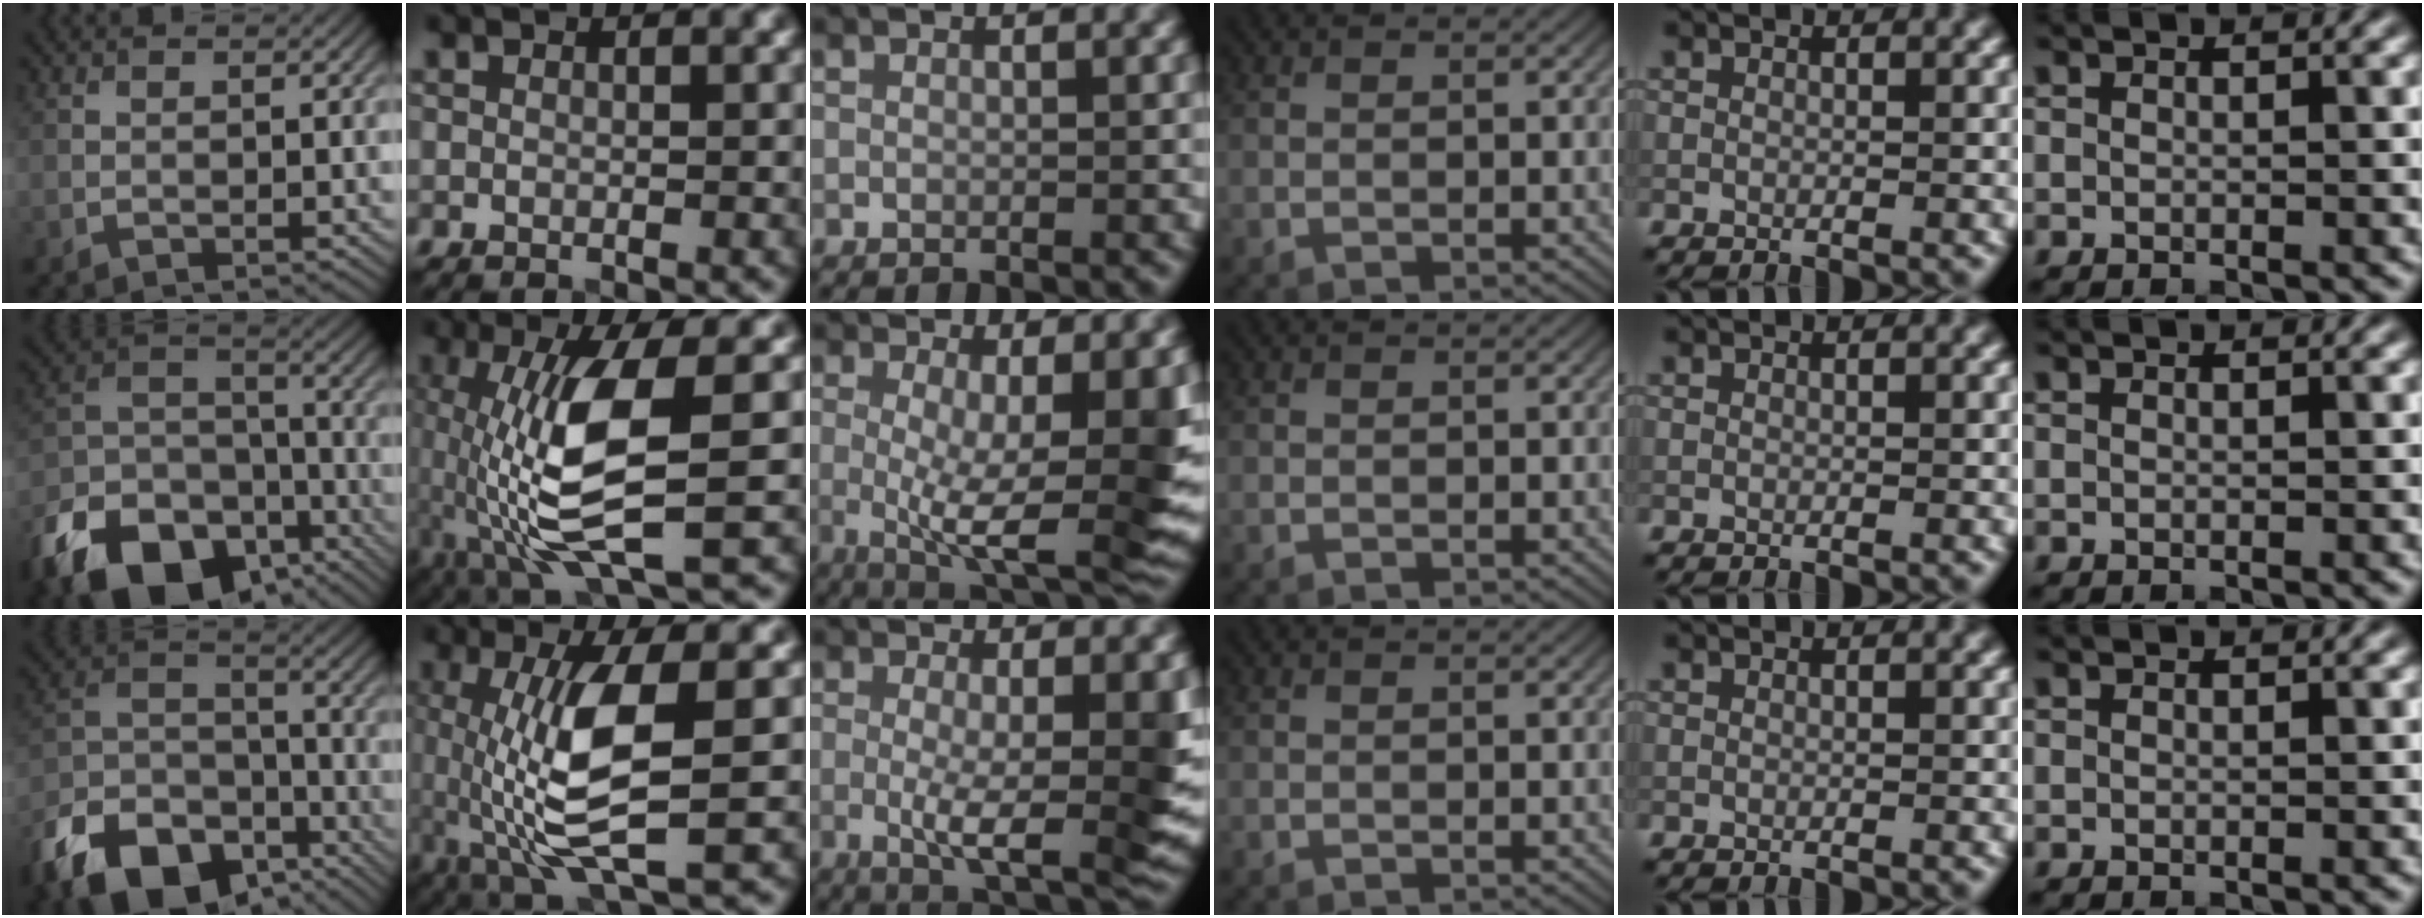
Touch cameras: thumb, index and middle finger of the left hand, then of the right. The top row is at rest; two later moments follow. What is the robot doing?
{"motion": "lift_and_place", "object": "calculator"}